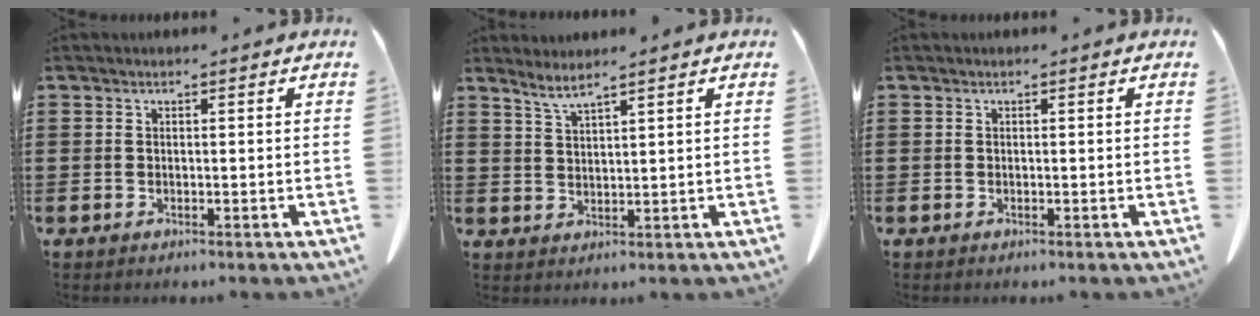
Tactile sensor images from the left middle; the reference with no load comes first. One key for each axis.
{"total": 2.8, "fx": 2.3, "fy": -0.3, "fz": 1.5, "tx": -0.035, "ty": -0.003, "tz": 0.044}
{"total": 0.0}